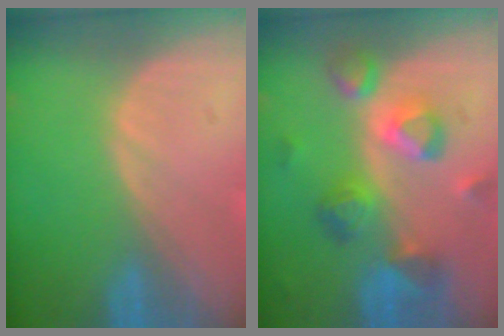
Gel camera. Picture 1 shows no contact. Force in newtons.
{"total": 9.3, "press": 8.2, "slide": 4.4}